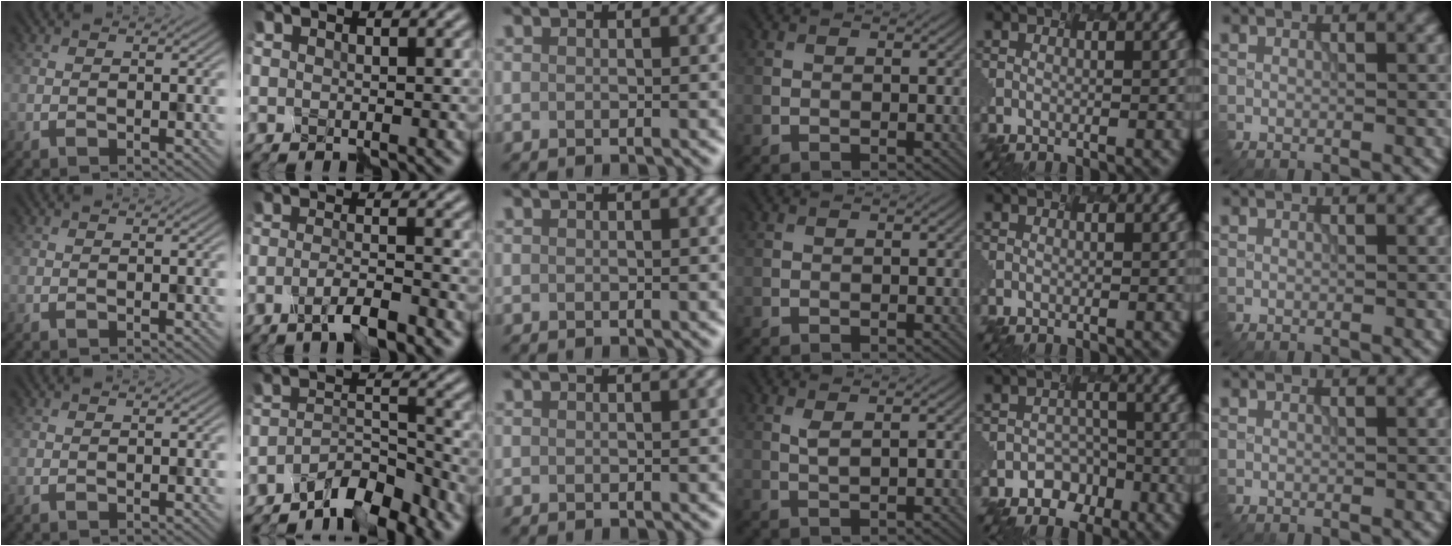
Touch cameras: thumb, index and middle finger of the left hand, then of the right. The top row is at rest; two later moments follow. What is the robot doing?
{"motion": "disassemble", "object": "puzzle pieces"}